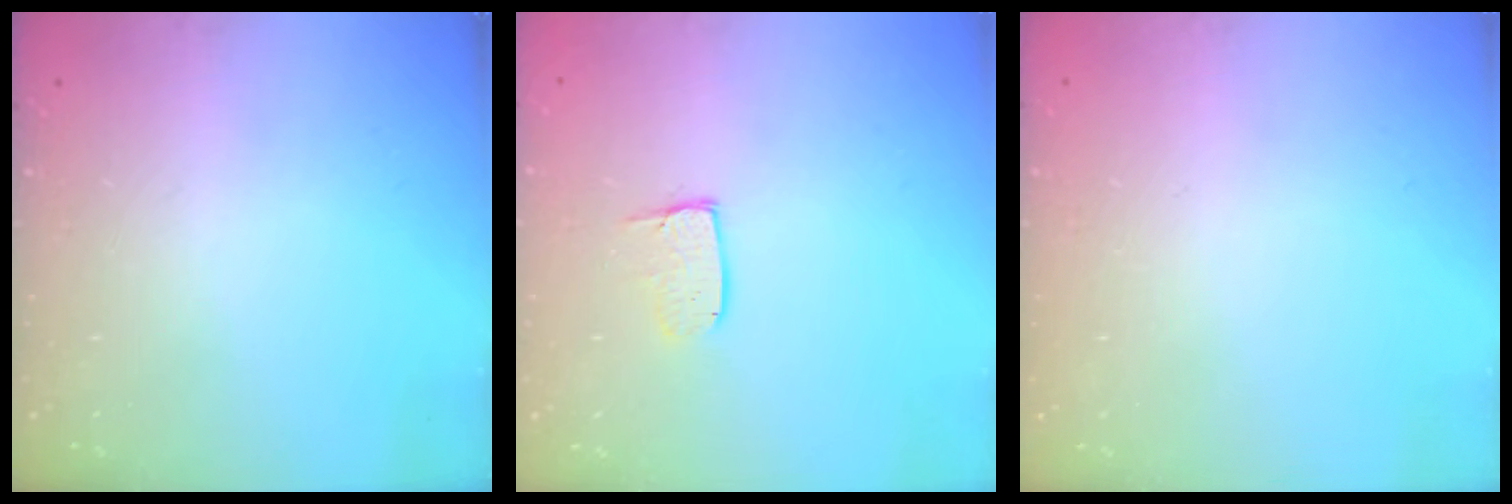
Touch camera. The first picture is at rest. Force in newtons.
{"total": 6.7, "press": 6.7, "slide": 0.5}
{"total": 0.0}